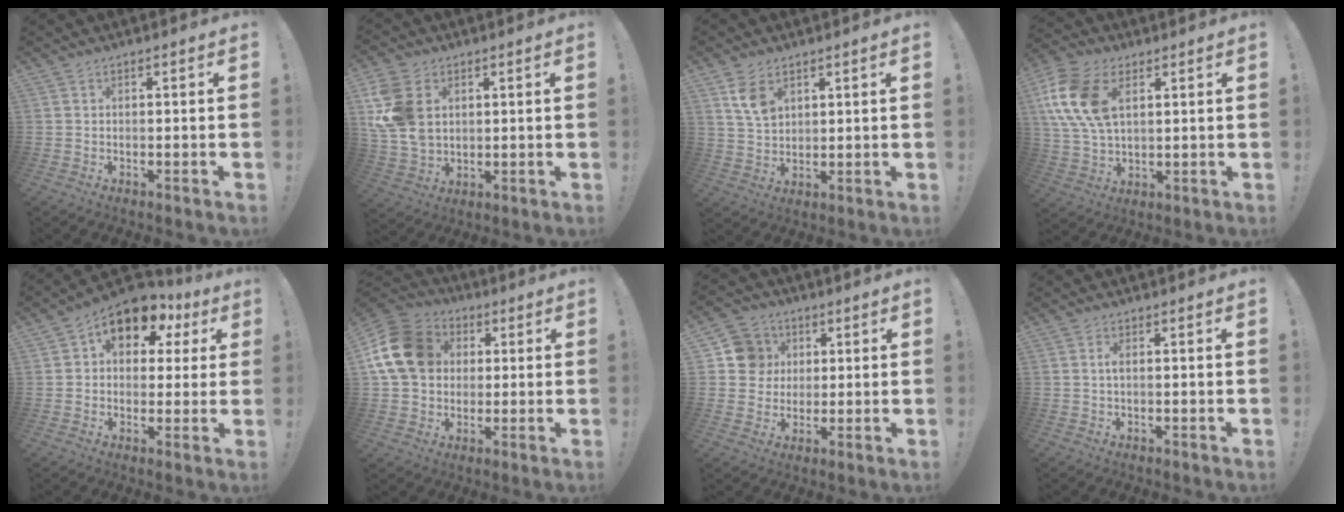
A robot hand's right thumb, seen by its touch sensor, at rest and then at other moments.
{"total": 14.4, "force": [4.1, 10.6, 8.9], "torque": [-0.184, -0.015, 0.080]}
{"total": 7.2, "force": [3.7, 4.6, 4.1], "torque": [-0.059, -0.015, 0.070]}
{"total": 16.8, "force": [5.4, 10.8, 11.7], "torque": [-0.235, -0.010, 0.101]}
{"total": 11.6, "force": [6.4, 7.3, 6.4], "torque": [-0.088, -0.036, 0.115]}
{"total": 18.2, "force": [4.2, 14.4, 10.3], "torque": [-0.185, -0.001, 0.083]}
{"total": 10.7, "force": [2.5, 10.0, 2.6], "torque": [-0.021, -0.003, 0.054]}
{"total": 1.4, "force": [-0.1, 0.2, 1.3], "torque": [-0.027, 0.001, -0.002]}